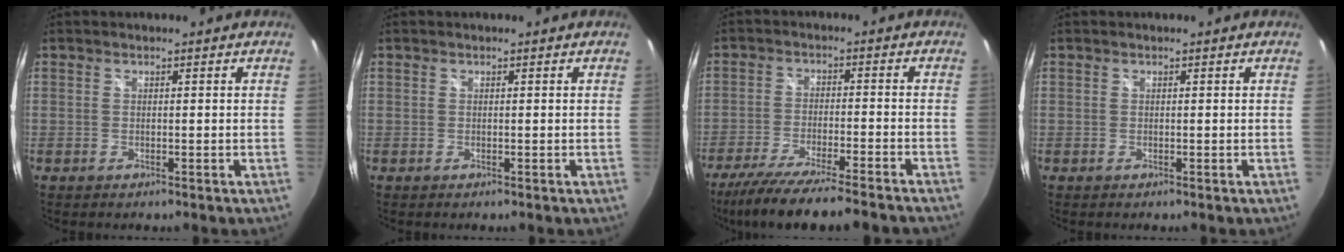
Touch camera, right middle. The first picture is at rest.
{"total": 0.0}
{"total": 15.0, "force": [-13.0, 0.2, 7.6], "torque": [-0.155, -0.036, -0.210]}
{"total": 0.0}